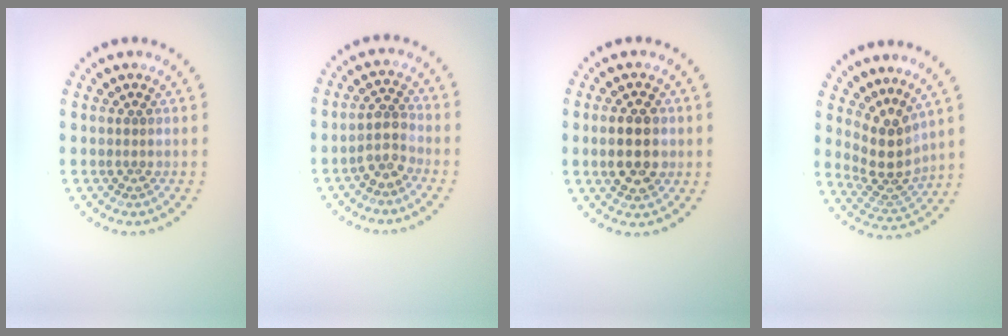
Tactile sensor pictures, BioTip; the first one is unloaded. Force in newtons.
{"total": 2.2, "press": 1.9, "slide": 1.1}
{"total": 4.4, "press": 4.4, "slide": 0.2}
{"total": 3.9, "press": 2.8, "slide": 2.7}